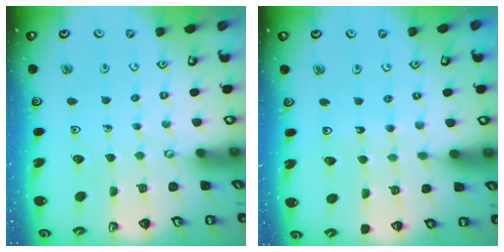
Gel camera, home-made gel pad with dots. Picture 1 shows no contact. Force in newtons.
{"total": 5.6, "press": 5.2, "slide": 2.0}